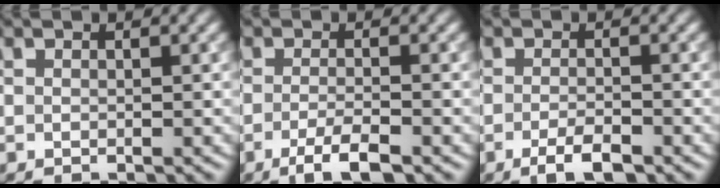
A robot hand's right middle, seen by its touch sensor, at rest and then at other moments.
{"total": 3.3, "force": [-1.7, 0.8, 2.7], "torque": [-0.046, -0.001, -0.035]}
{"total": 2.6, "force": [-1.5, 0.6, 2.0], "torque": [-0.037, -0.001, -0.028]}